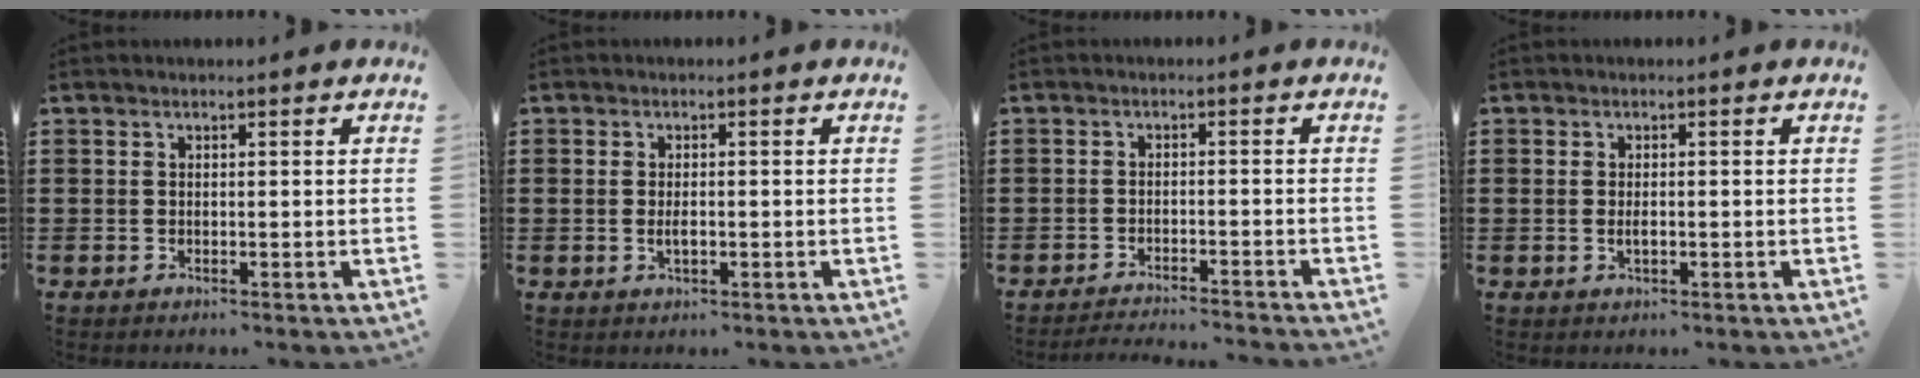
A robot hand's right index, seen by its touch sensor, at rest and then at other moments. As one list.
[{"total": 1.9, "force": [-0.3, 0.9, 1.6], "torque": [-0.032, 0.003, -0.006]}, {"total": 2.5, "force": [-2.5, -0.4, 0.2], "torque": [-0.006, -0.002, -0.052]}, {"total": 1.6, "force": [-0.2, 0.7, 1.4], "torque": [-0.026, 0.003, -0.005]}]